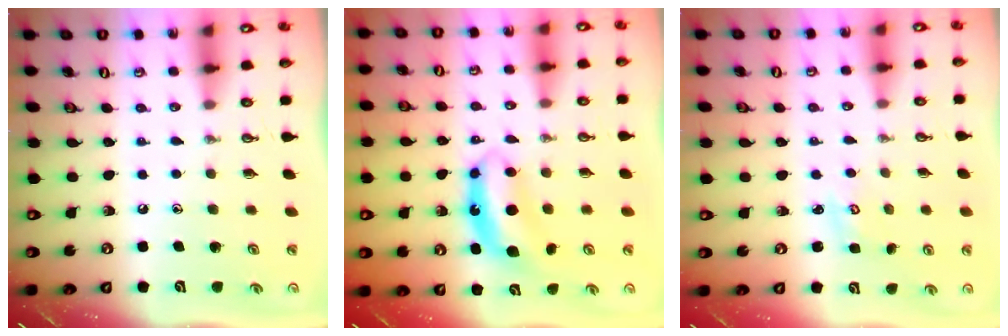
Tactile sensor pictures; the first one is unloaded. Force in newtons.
{"total": 7.5, "press": 7.5, "slide": 0.2}
{"total": 1.7, "press": 1.7, "slide": 0.2}